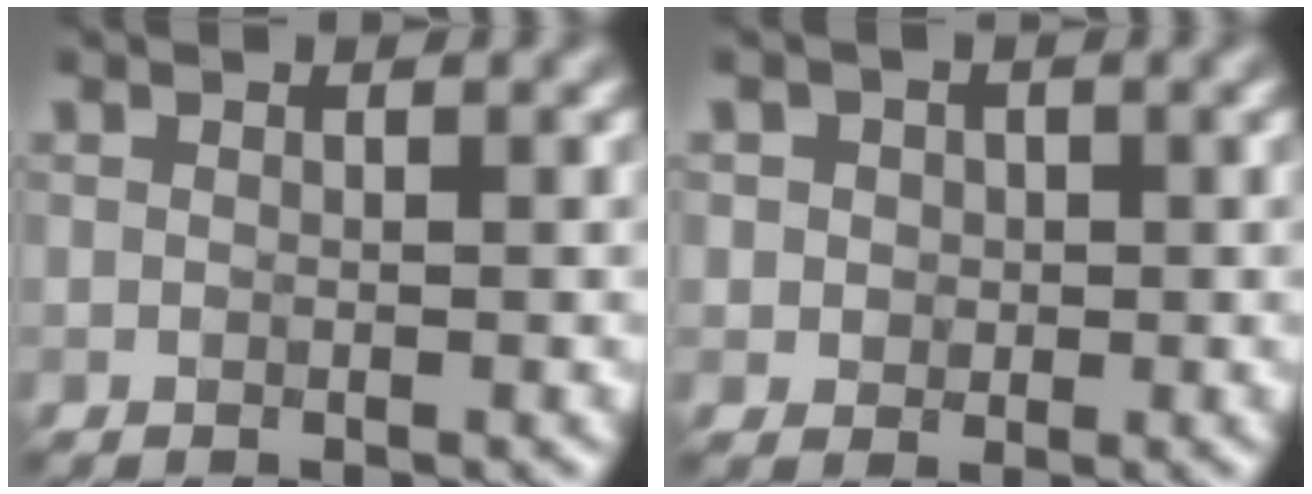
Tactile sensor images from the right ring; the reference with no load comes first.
{"total": 2.6, "force": [0.8, 2.2, 1.0], "torque": [-0.010, 0.005, 0.007]}